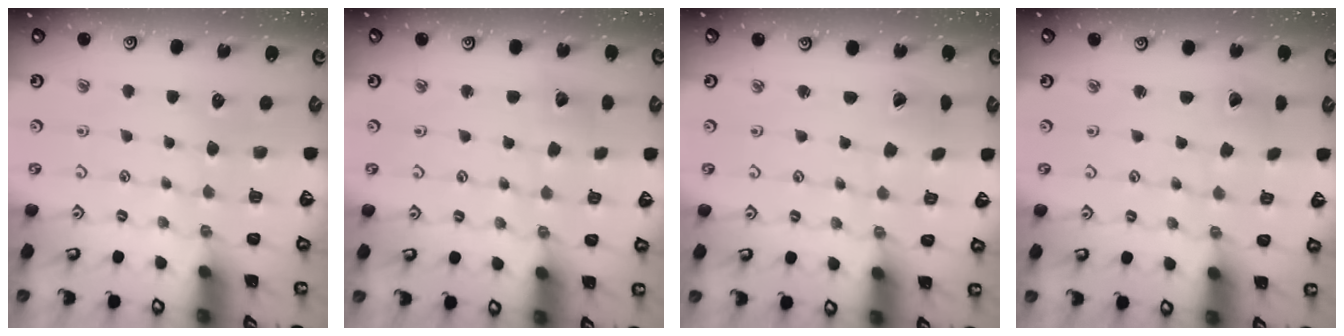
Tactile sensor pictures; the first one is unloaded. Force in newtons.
{"total": 4.5, "press": 4.5, "slide": 0.4}
{"total": 1.2, "press": 1.1, "slide": 0.4}
{"total": 0.5, "press": 0.5, "slide": 0.0}